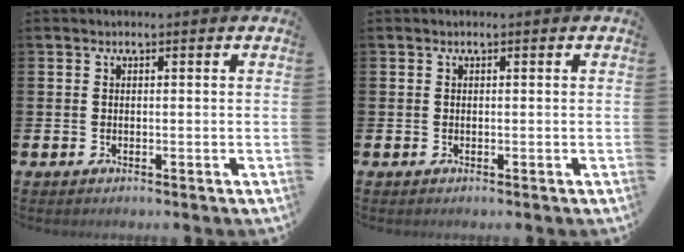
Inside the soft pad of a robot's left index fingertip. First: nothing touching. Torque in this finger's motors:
{"motor_torque": [-0.06, 0.05, 0.00, 0.01]}